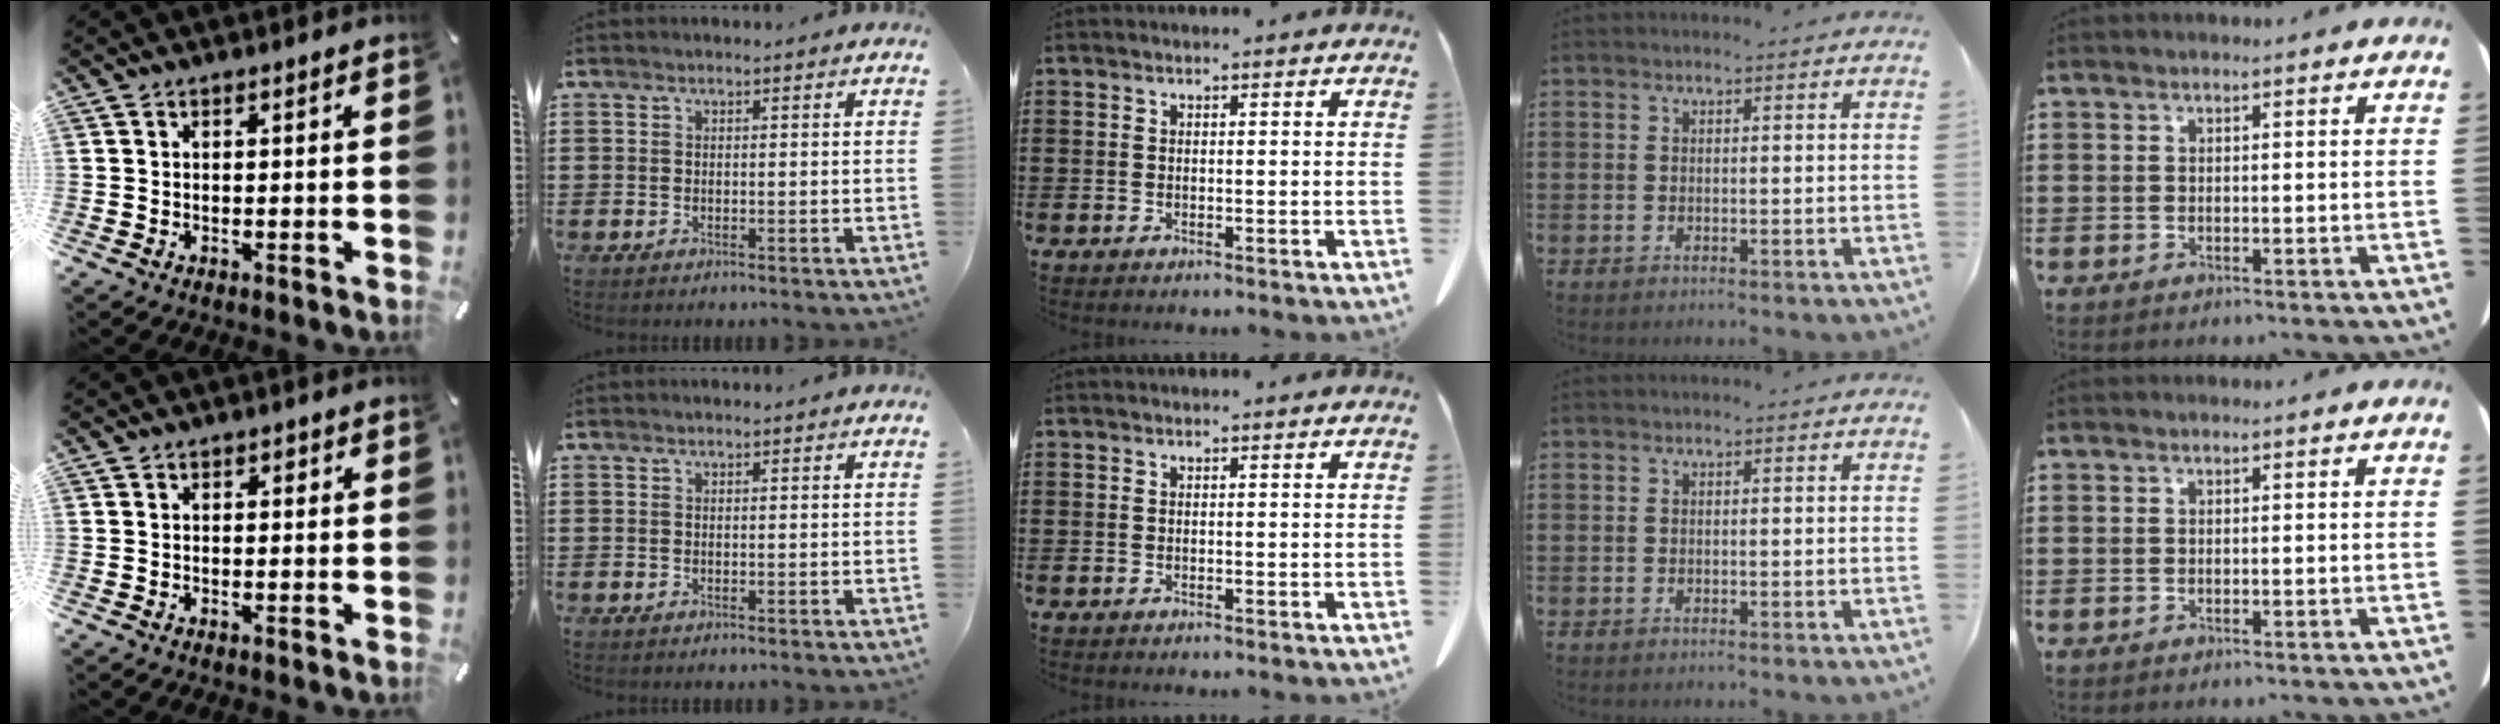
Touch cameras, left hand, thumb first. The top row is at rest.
{"thumb": {"total": 0.8, "force": [0.3, 0.6, 0.3], "torque": [0.001, -0.001, 0.003]}}